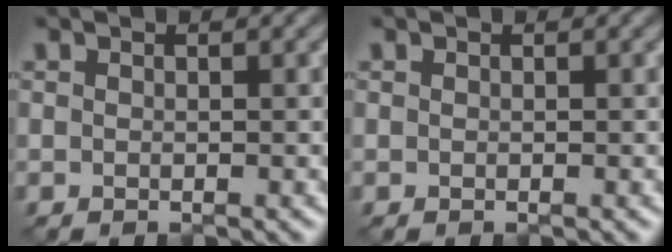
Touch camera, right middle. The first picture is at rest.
{"total": 0.0}